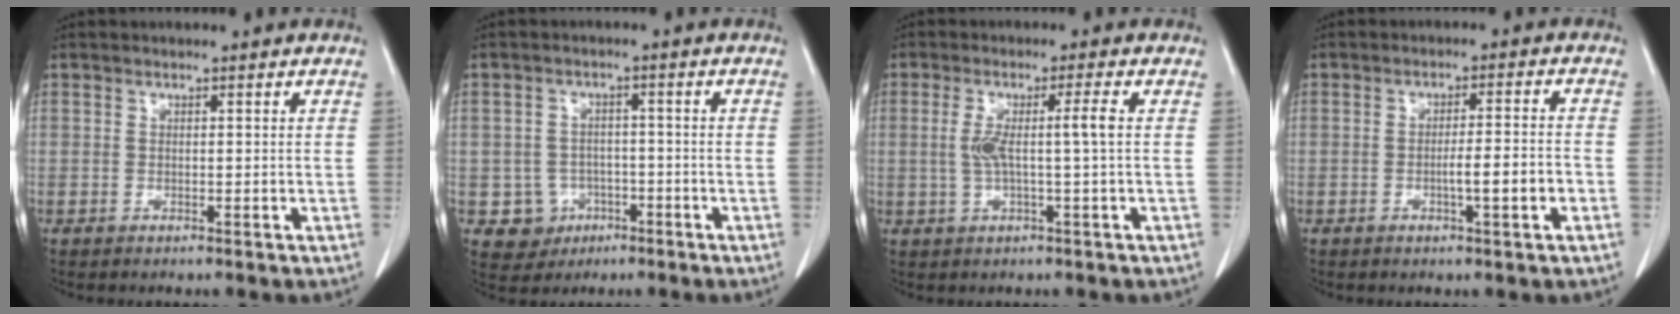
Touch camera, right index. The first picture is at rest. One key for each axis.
{"total": 5.4, "fx": -1.9, "fy": 5.0, "fz": 0.6, "tx": -0.005, "ty": 0.011, "tz": -0.022}
{"total": 4.9, "fx": 0.3, "fy": -0.6, "fz": 4.9, "tx": -0.094, "ty": 0.013, "tz": 0.011}
{"total": 5.0, "fx": -1.6, "fy": 0.2, "fz": 4.8, "tx": -0.071, "ty": 0.003, "tz": -0.020}